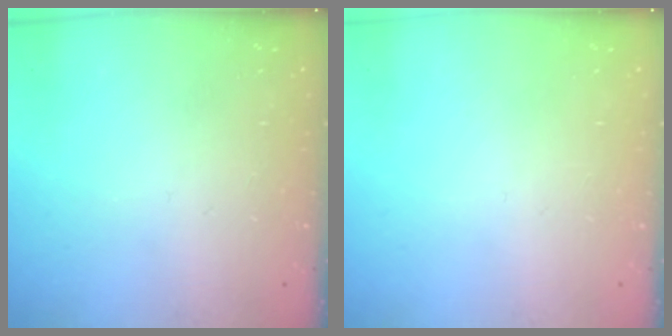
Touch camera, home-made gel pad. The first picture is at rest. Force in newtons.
{"total": 0.0}